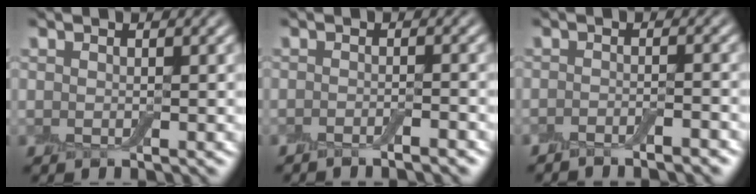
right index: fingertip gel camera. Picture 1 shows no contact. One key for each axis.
{"total": 1.8, "fx": -1.4, "fy": 0.2, "fz": 1.2, "tx": -0.017, "ty": 0.000, "tz": -0.027}
{"total": 2.4, "fx": -2.0, "fy": 0.3, "fz": 1.3, "tx": -0.020, "ty": 0.000, "tz": -0.036}